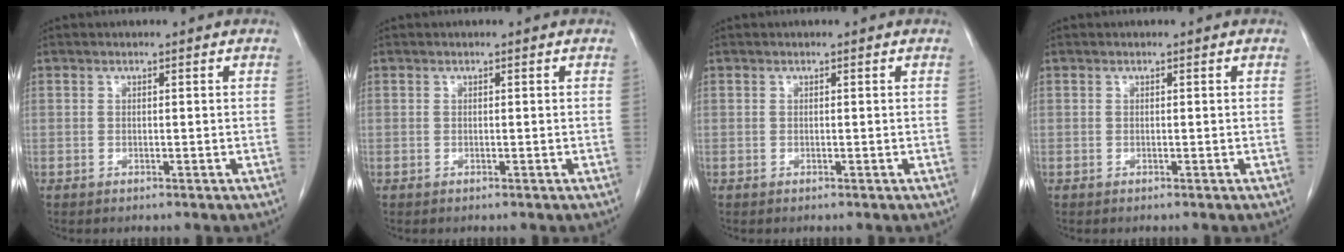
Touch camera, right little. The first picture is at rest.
{"total": 0.0}
{"total": 0.0}
{"total": 0.0}